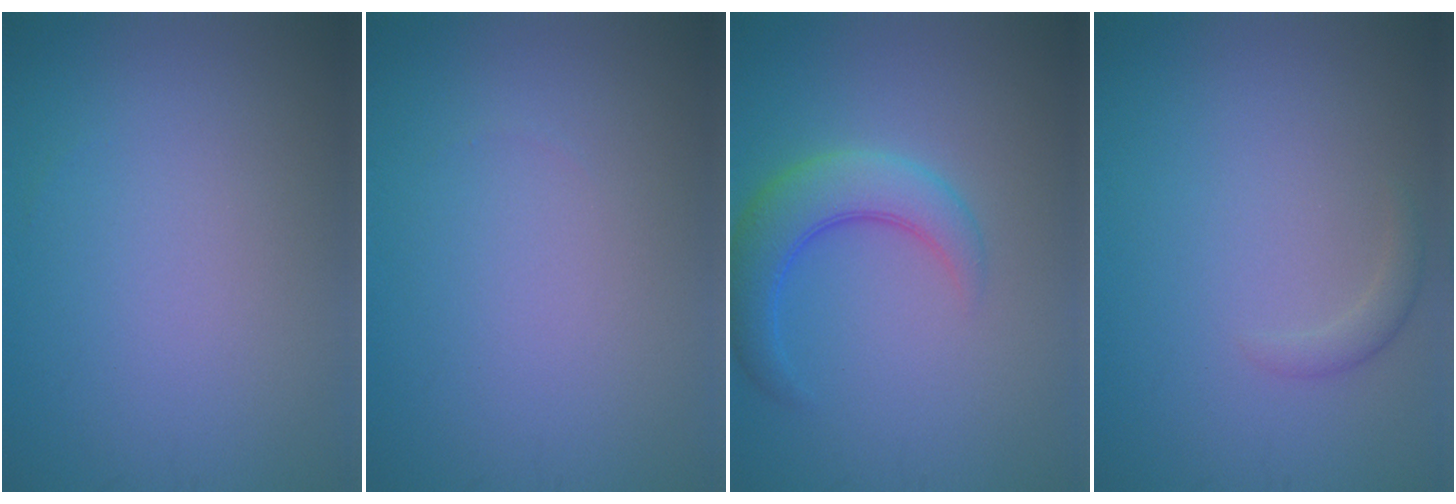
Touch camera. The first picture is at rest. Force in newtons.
{"total": 0.0}
{"total": 4.8, "press": 4.8, "slide": 0.2}
{"total": 1.1, "press": 1.1, "slide": 0.0}